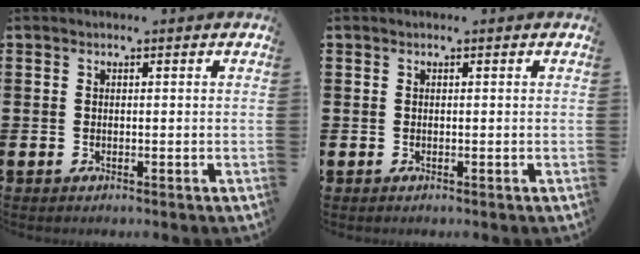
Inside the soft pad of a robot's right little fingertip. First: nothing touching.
{"total": 0.0}